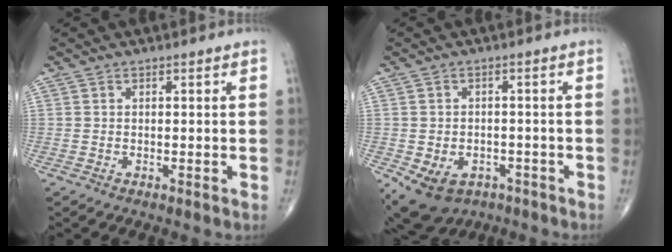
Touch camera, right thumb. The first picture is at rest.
{"total": 10.2, "force": [-4.8, 7.5, 4.9], "torque": [-0.083, 0.022, -0.060]}